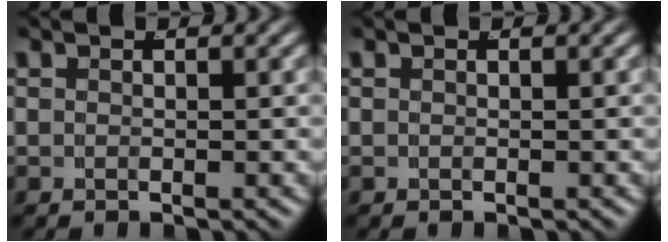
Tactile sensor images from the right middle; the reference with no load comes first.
{"total": 0.0}